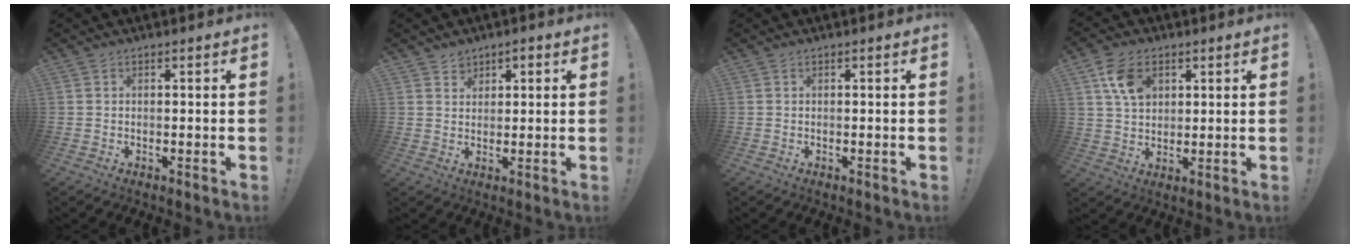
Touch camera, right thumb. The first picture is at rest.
{"total": 3.2, "force": [2.0, 2.5, 0.3], "torque": [0.005, -0.011, 0.033]}
{"total": 0.0}
{"total": 9.4, "force": [4.3, 6.4, 5.3], "torque": [-0.074, -0.011, 0.082]}